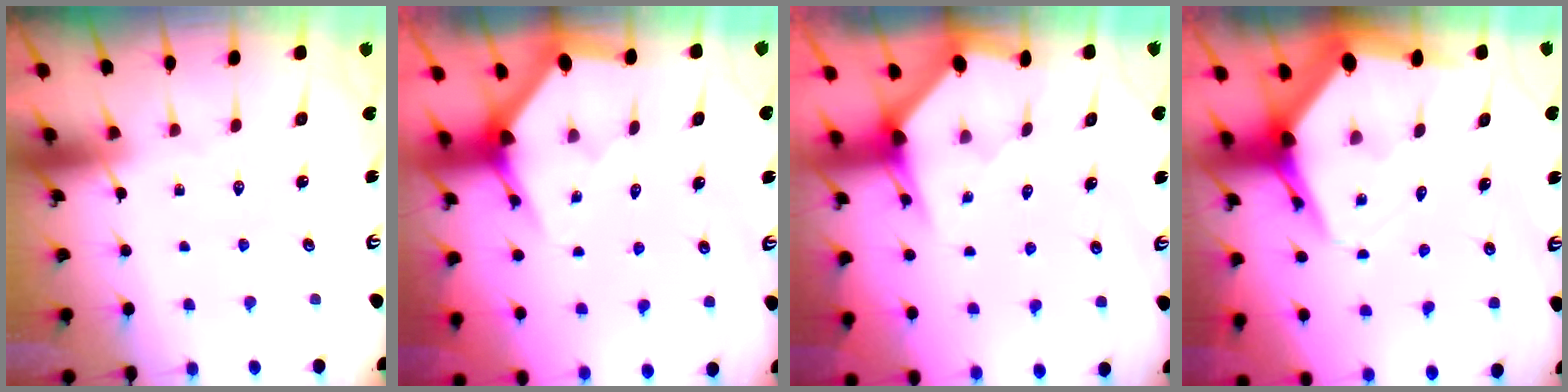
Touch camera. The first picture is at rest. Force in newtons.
{"total": 3.4, "press": 3.4, "slide": 0.1}
{"total": 3.0, "press": 3.0, "slide": 0.2}
{"total": 7.2, "press": 7.2, "slide": 0.8}